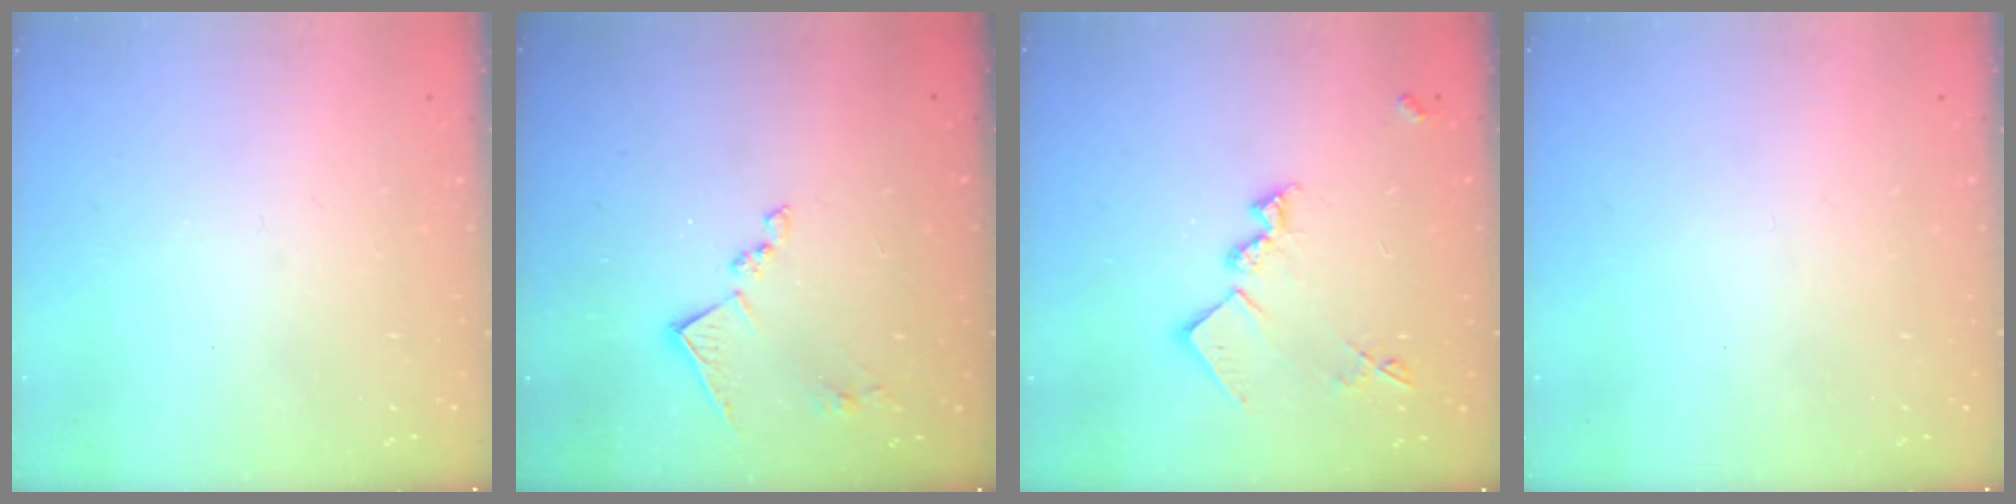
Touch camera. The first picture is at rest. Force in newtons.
{"total": 11.6, "press": 11.6, "slide": 0.8}
{"total": 13.9, "press": 13.9, "slide": 0.7}
{"total": 0.0}